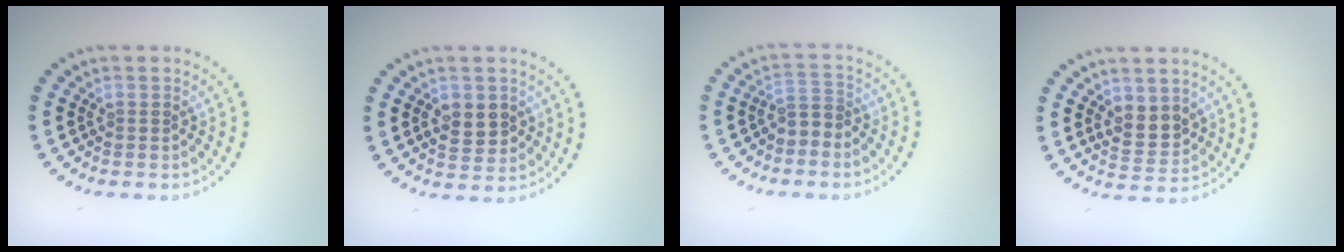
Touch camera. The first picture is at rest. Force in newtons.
{"total": 2.9, "press": 2.8, "slide": 0.4}
{"total": 1.9, "press": 1.6, "slide": 1.1}
{"total": 2.7, "press": 2.6, "slide": 0.8}